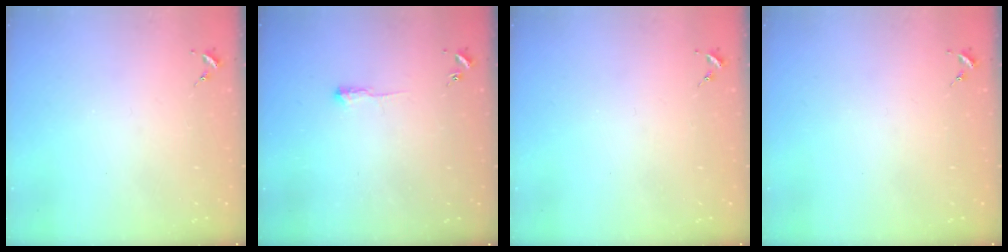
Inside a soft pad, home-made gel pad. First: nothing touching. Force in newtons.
{"total": 2.7, "press": 2.6, "slide": 0.4}
{"total": 0.0}
{"total": 0.0}